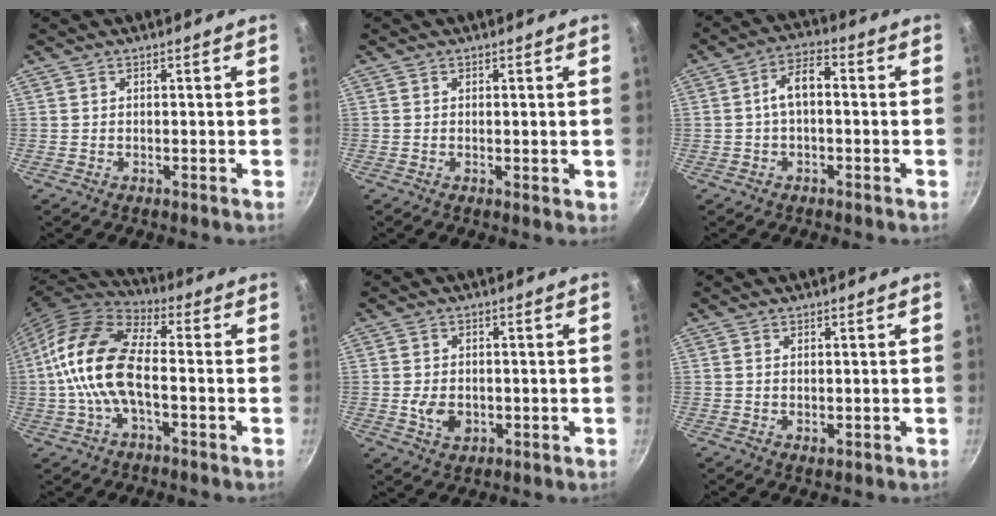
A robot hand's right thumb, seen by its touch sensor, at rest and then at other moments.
{"total": 1.3, "force": [0.2, 0.5, 1.2], "torque": [-0.015, -0.003, 0.001]}
{"total": 6.0, "force": [-0.3, 3.2, 5.0], "torque": [-0.082, 0.030, -0.010]}
{"total": 15.5, "force": [-1.6, 7.6, 13.4], "torque": [-0.254, 0.035, -0.049]}
{"total": 5.3, "force": [-0.8, 3.9, 3.5], "torque": [-0.055, 0.001, -0.008]}
{"total": 1.1, "force": [0.2, 0.7, 0.8], "torque": [-0.013, -0.002, 0.003]}